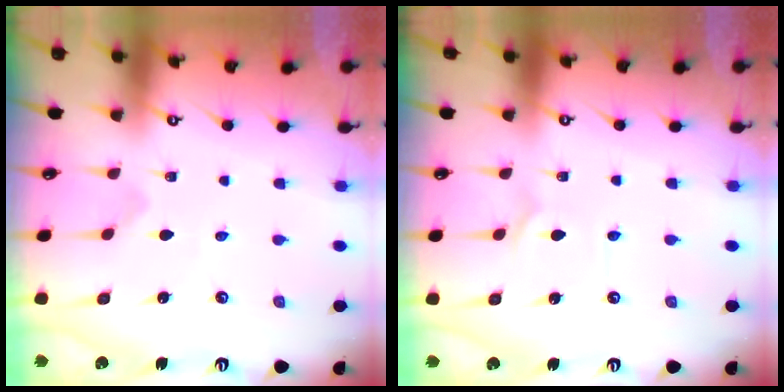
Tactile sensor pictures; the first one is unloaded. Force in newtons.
{"total": 2.6, "press": 2.6, "slide": 0.2}